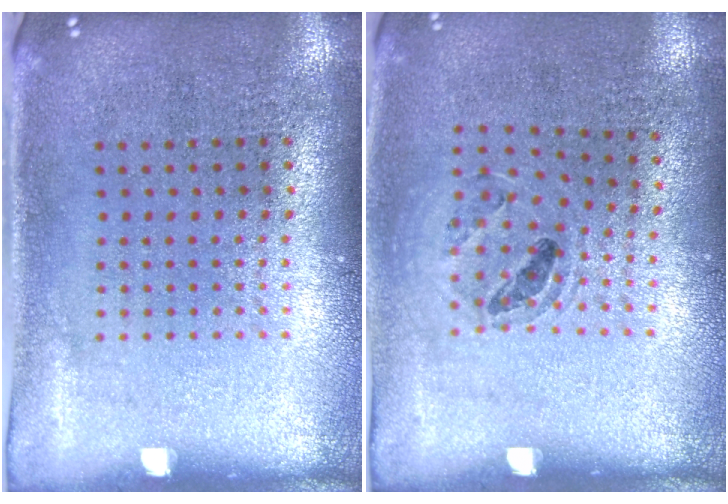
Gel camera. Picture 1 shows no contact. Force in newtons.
{"total": 0.9, "press": 0.9, "slide": 0.1}